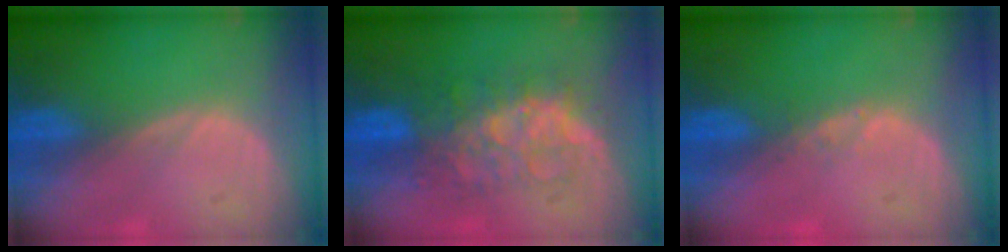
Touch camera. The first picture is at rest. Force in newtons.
{"total": 8.2, "press": 8.0, "slide": 1.5}
{"total": 0.8, "press": 0.7, "slide": 0.1}